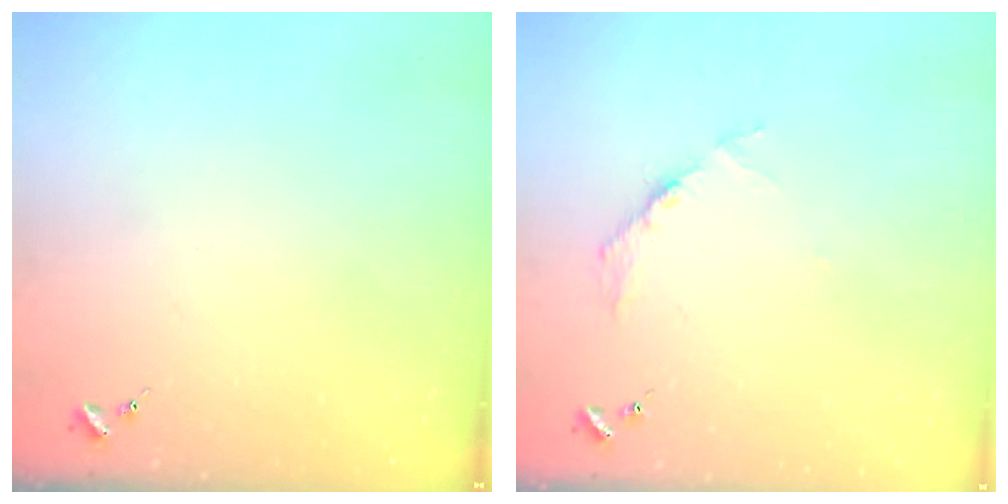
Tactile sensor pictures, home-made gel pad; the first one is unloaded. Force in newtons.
{"total": 3.6, "press": 3.6, "slide": 0.4}